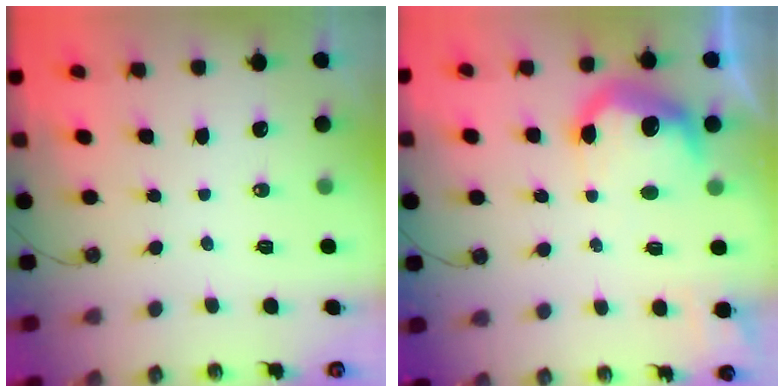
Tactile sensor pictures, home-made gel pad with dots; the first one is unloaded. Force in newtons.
{"total": 12.2, "press": 12.2, "slide": 0.9}